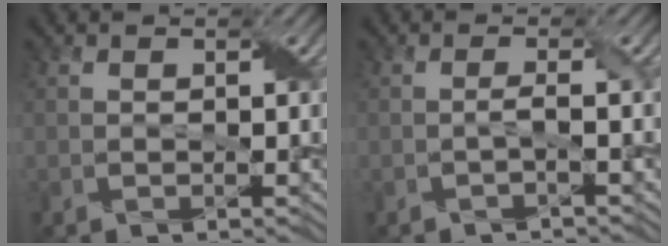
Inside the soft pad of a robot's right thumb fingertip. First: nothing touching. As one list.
[{"total": 1.2, "force": [-0.4, -0.1, 1.1], "torque": [-0.022, 0.006, -0.009]}]